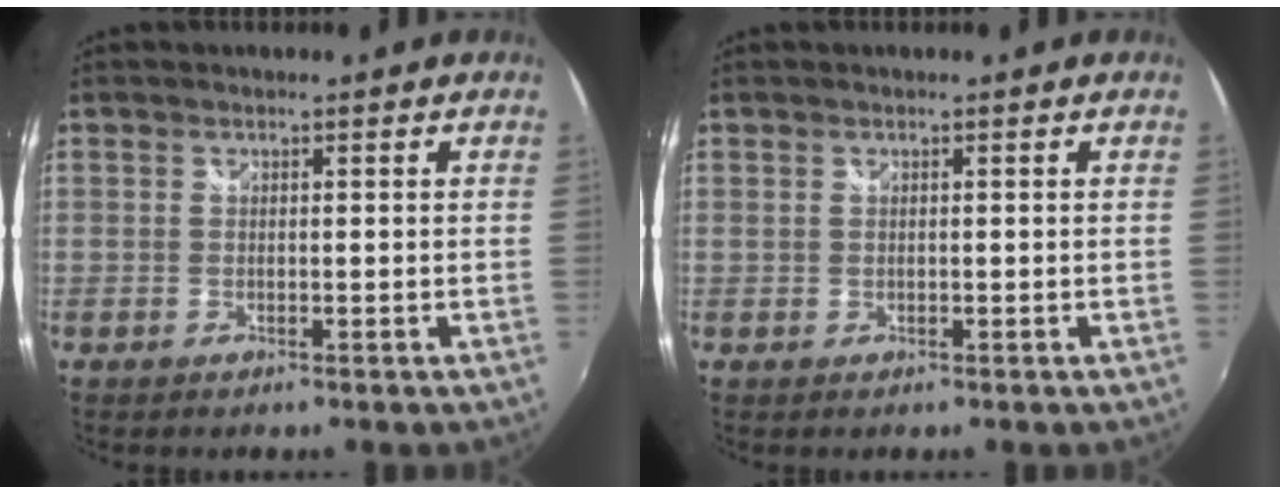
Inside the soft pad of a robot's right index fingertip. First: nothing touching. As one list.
[{"total": 0.0}]